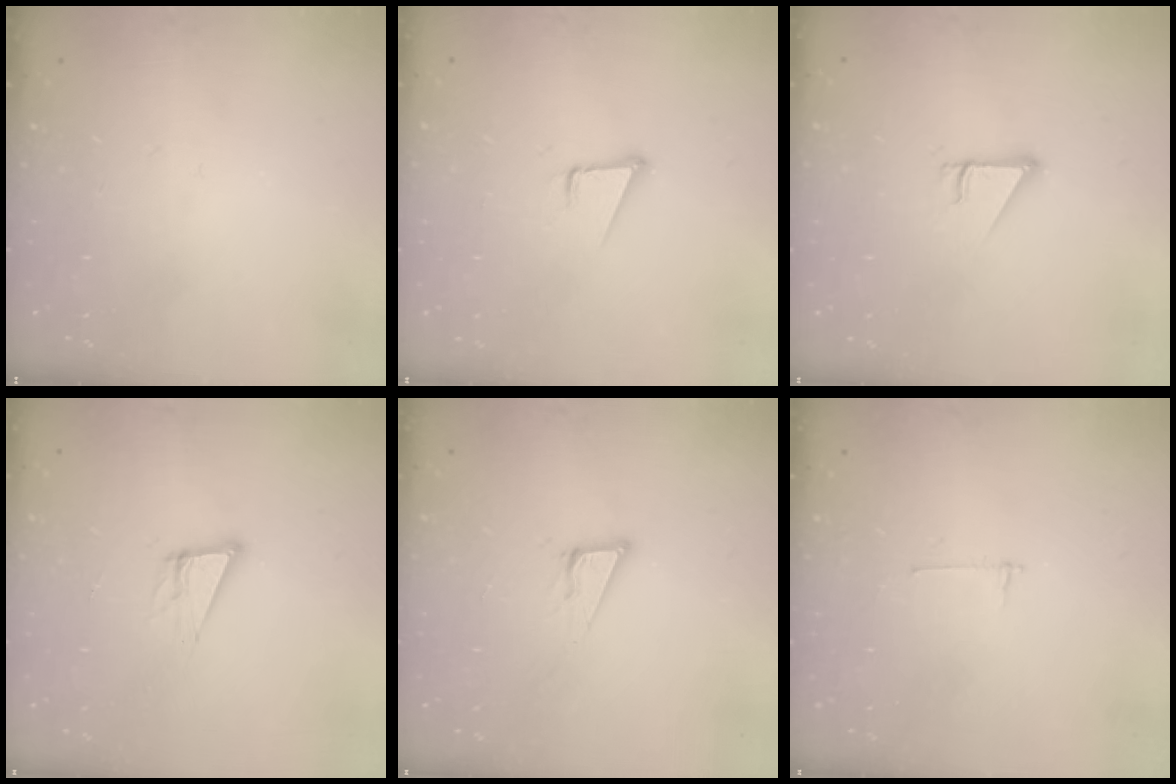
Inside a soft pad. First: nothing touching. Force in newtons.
{"total": 3.6, "press": 2.7, "slide": 2.4}
{"total": 2.5, "press": 2.5, "slide": 0.2}
{"total": 10.3, "press": 9.7, "slide": 3.3}
{"total": 7.4, "press": 6.9, "slide": 2.6}
{"total": 2.7, "press": 2.7, "slide": 0.3}